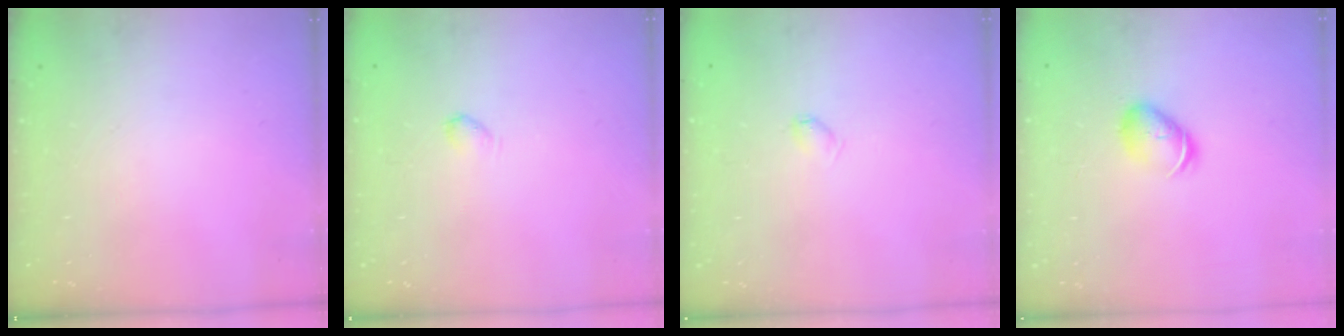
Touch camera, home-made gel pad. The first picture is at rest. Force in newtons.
{"total": 2.2, "press": 2.2, "slide": 0.4}
{"total": 3.1, "press": 3.1, "slide": 0.5}
{"total": 6.8, "press": 6.8, "slide": 0.8}